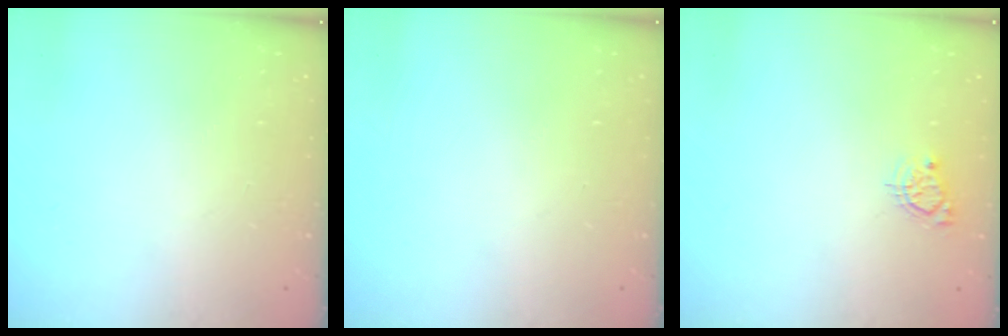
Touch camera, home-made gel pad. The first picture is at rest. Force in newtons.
{"total": 0.0}
{"total": 3.9, "press": 3.9, "slide": 0.5}